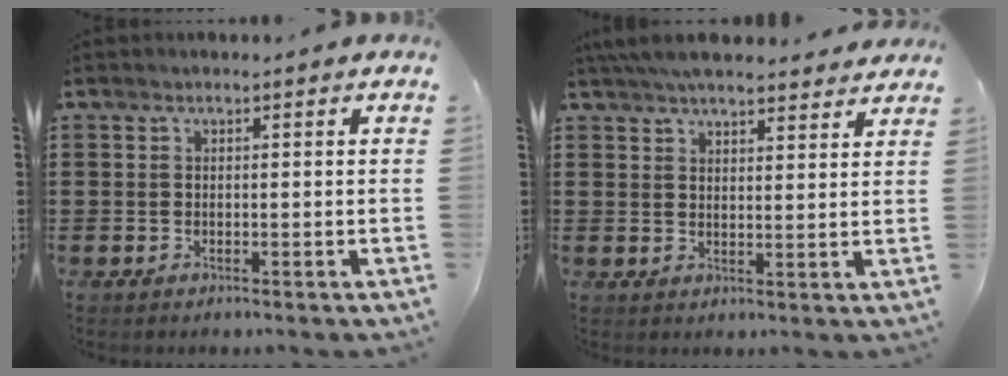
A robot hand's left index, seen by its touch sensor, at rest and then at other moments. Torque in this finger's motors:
{"motor_torque": [2.14, 0.00, -0.31, -0.21]}